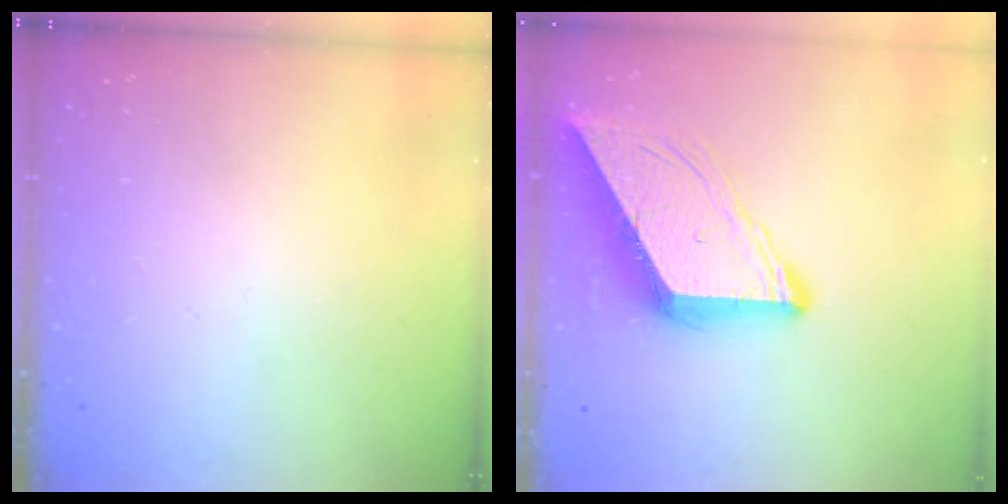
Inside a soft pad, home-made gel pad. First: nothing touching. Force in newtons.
{"total": 10.3, "press": 10.3, "slide": 1.1}